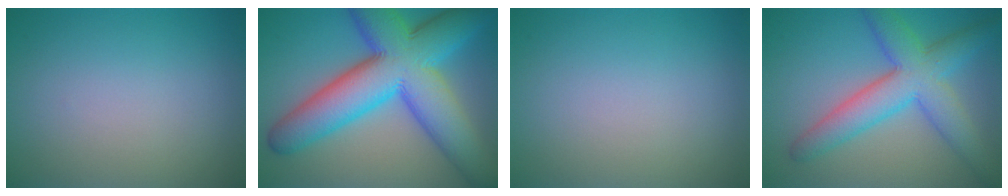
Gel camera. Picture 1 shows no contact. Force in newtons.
{"total": 14.1, "press": 14.1, "slide": 0.4}
{"total": 0.0}
{"total": 7.2, "press": 7.2, "slide": 0.1}